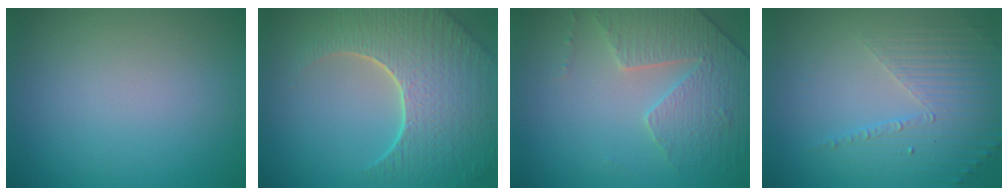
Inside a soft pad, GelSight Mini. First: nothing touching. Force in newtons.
{"total": 9.1, "press": 6.5, "slide": 6.4}
{"total": 3.9, "press": 3.8, "slide": 0.9}
{"total": 4.8, "press": 3.2, "slide": 3.6}